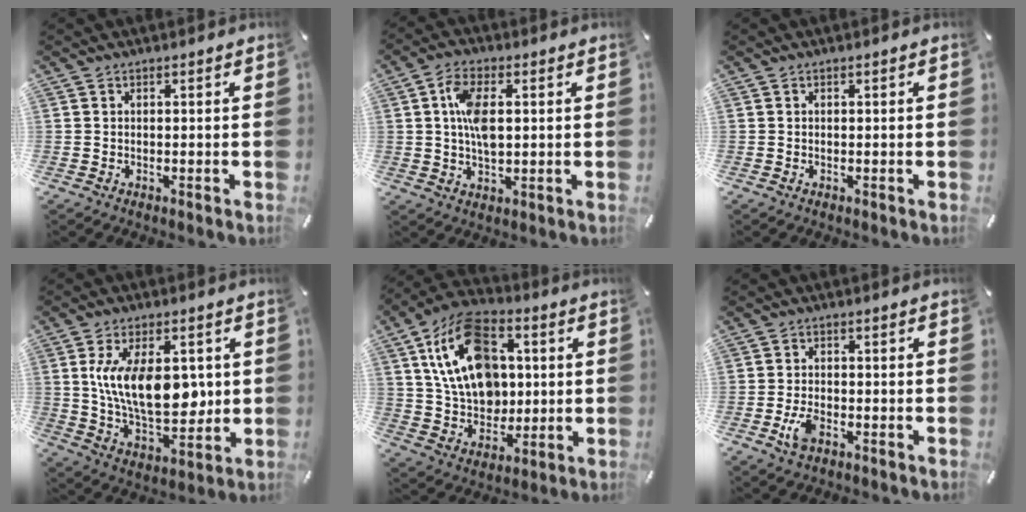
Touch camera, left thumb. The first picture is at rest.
{"total": 7.8, "force": [1.1, 4.1, 6.5], "torque": [-0.137, -0.002, 0.011]}
{"total": 0.0}
{"total": 15.8, "force": [2.6, 8.6, 13.1], "torque": [-0.236, -0.009, 0.040]}
{"total": 18.4, "force": [4.5, 13.4, 11.9], "torque": [-0.228, -0.008, 0.083]}
{"total": 4.5, "force": [-2.0, 2.5, 3.2], "torque": [-0.079, 0.002, -0.041]}